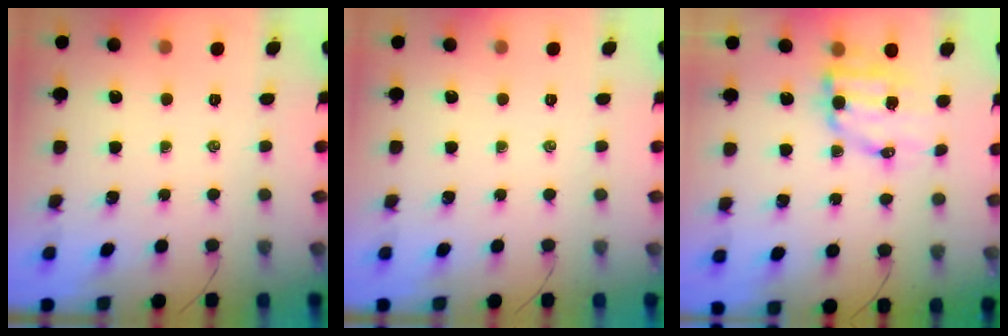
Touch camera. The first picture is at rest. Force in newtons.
{"total": 0.0}
{"total": 9.1, "press": 8.9, "slide": 1.9}